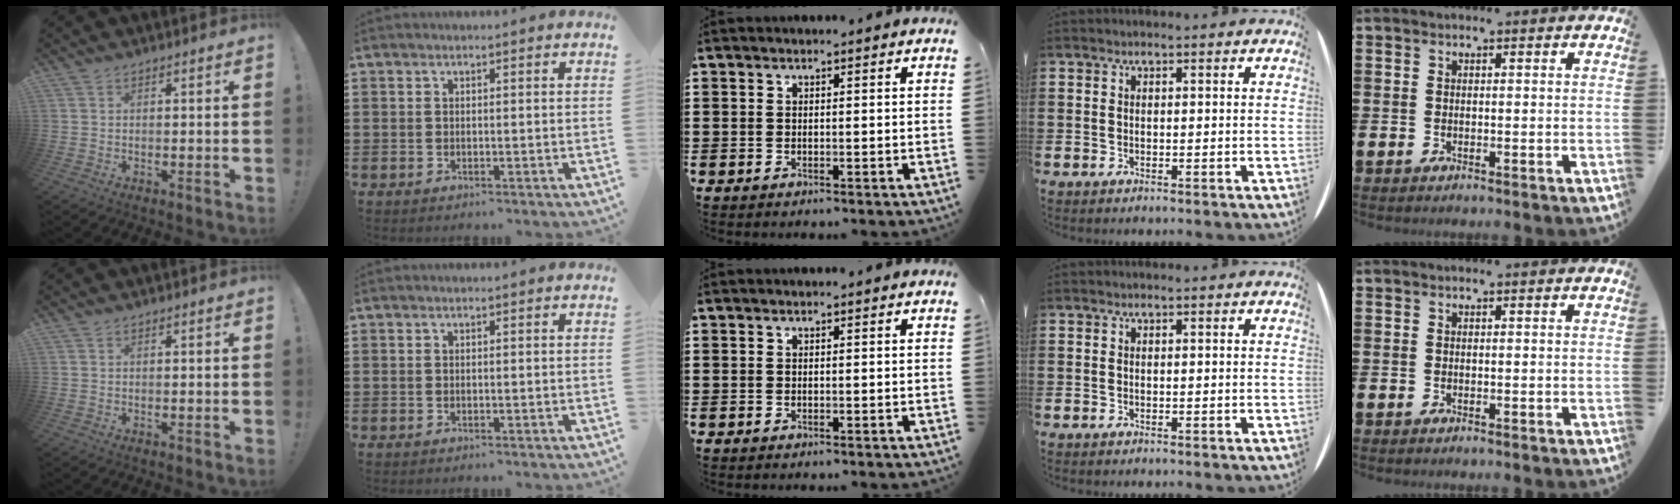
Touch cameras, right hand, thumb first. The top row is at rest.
{}